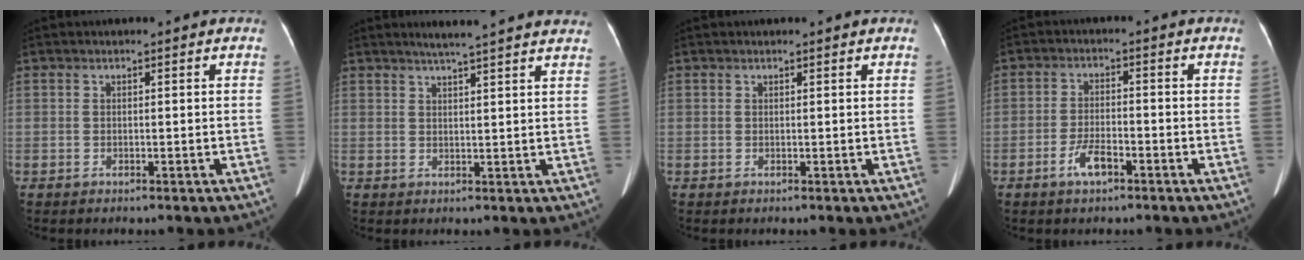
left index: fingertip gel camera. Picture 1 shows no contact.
{"total": 12.1, "force": [10.7, 0.4, 5.6], "torque": [-0.076, 0.018, 0.122]}
{"total": 0.6, "force": [0.6, 0.0, 0.2], "torque": [-0.004, 0.009, 0.008]}
{"total": 4.0, "force": [-2.5, 1.2, 2.9], "torque": [-0.059, 0.000, -0.047]}